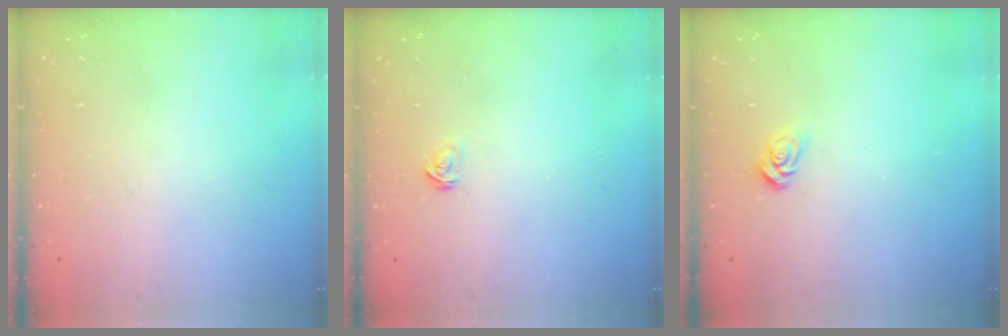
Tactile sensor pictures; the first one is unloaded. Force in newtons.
{"total": 2.1, "press": 2.1, "slide": 0.2}
{"total": 5.1, "press": 5.0, "slide": 0.4}